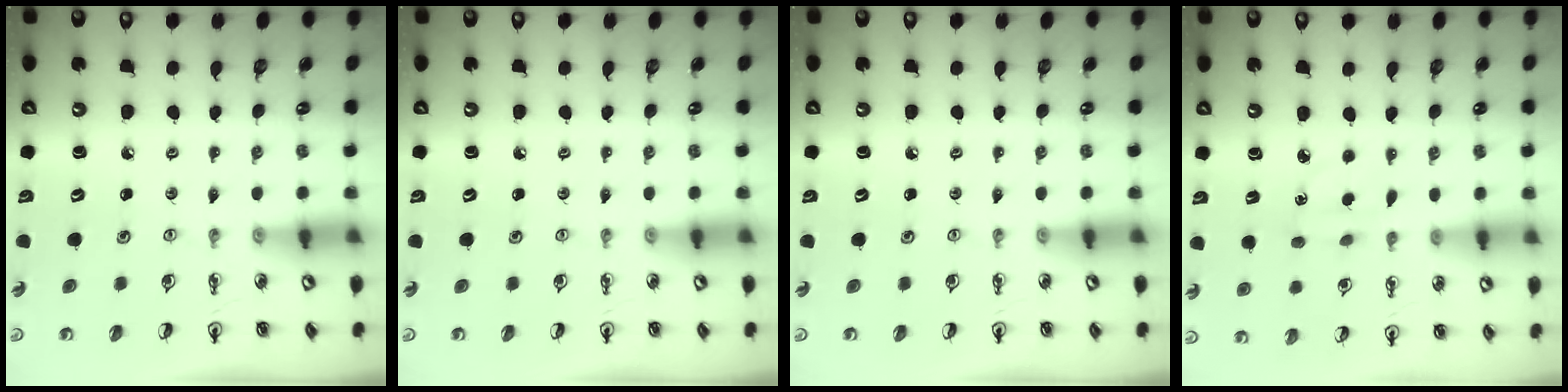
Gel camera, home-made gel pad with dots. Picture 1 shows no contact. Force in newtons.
{"total": 0.0}
{"total": 0.0}
{"total": 2.6, "press": 2.5, "slide": 0.7}